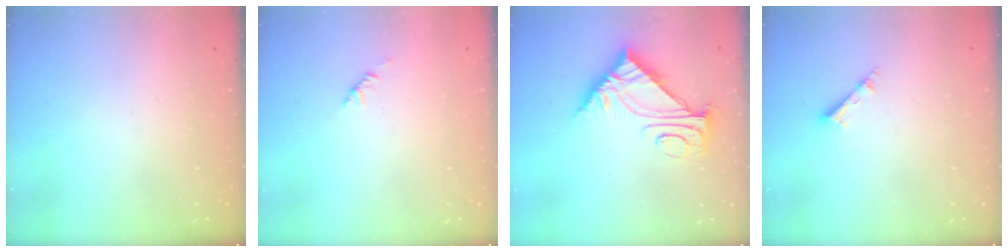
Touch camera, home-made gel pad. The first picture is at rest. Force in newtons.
{"total": 1.9, "press": 1.8, "slide": 0.6}
{"total": 9.0, "press": 8.9, "slide": 0.9}
{"total": 2.3, "press": 2.3, "slide": 0.1}